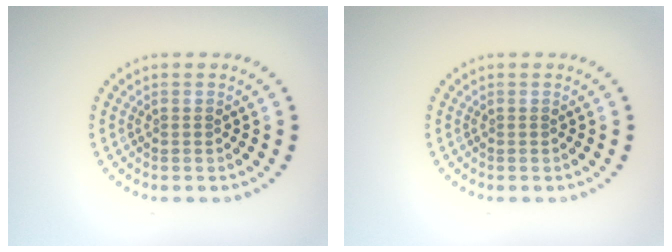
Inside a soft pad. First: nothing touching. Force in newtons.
{"total": 0.0}